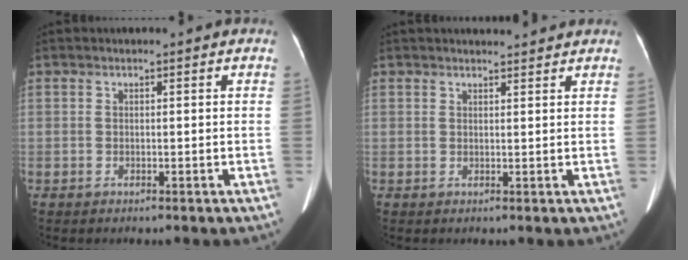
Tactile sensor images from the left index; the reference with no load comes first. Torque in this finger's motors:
{"motor_torque": [0.22, -0.47, 0.01, -0.01]}